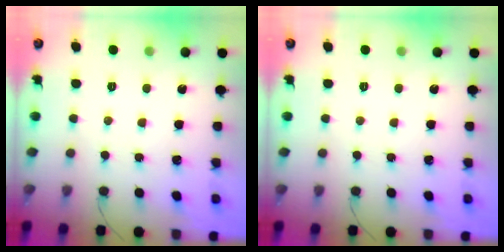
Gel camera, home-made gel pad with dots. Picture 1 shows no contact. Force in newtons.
{"total": 0.0}